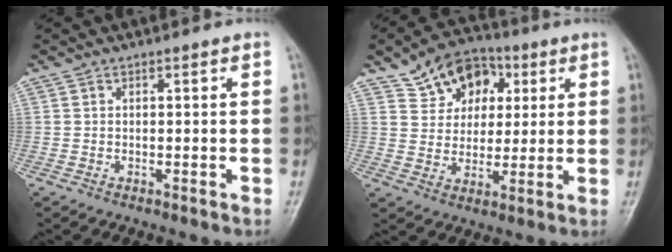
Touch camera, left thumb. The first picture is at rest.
{"total": 11.8, "force": [5.4, 8.8, 5.8], "torque": [-0.053, -0.007, 0.089]}